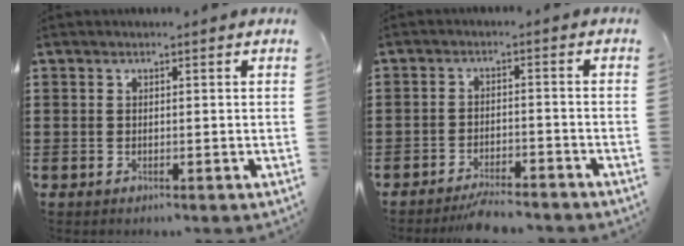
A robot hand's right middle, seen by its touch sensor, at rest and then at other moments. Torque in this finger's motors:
{"motor_torque": [2.11, 0.02, 0.04, 0.06]}